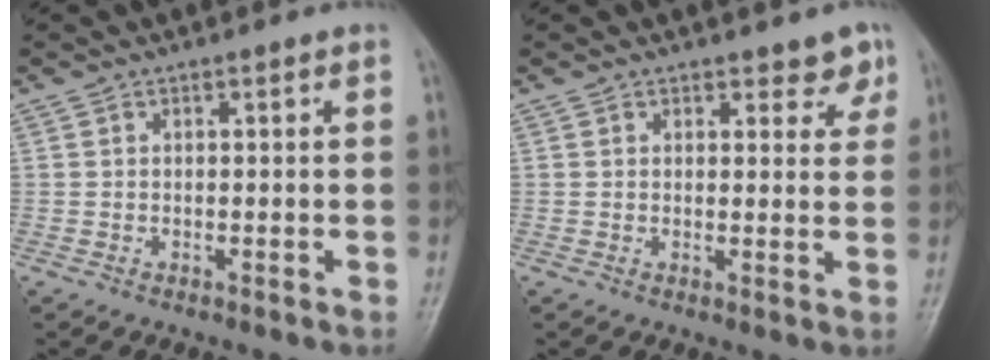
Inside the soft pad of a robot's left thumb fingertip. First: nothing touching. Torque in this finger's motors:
{"motor_torque": [0.03, 0.07, -0.13, -0.15, 0.05]}